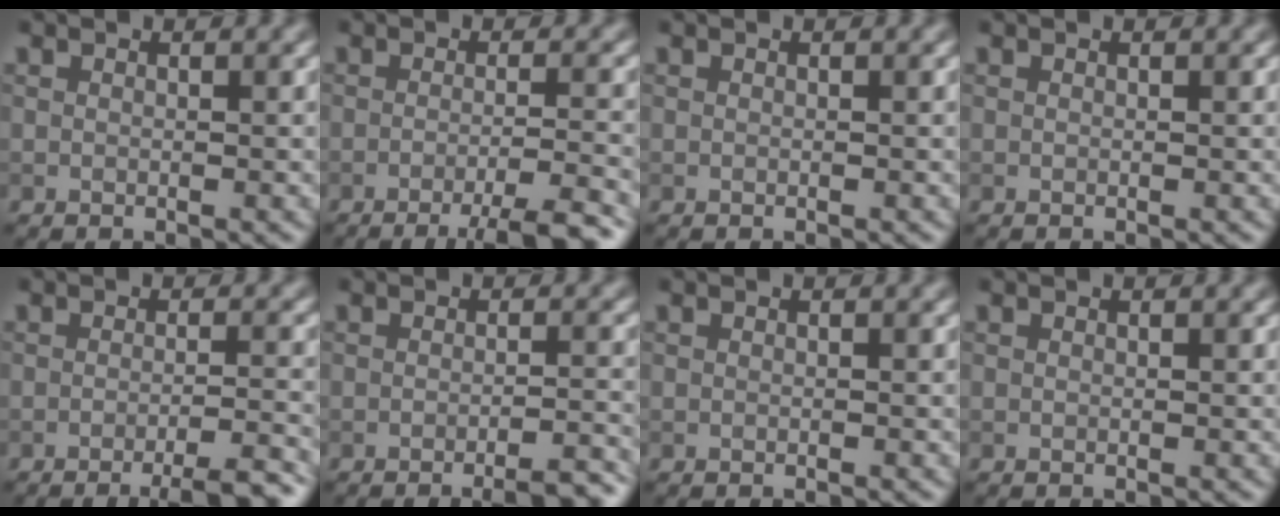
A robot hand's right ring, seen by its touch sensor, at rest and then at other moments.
{"total": 5.5, "force": [-3.3, 0.9, 4.3], "torque": [-0.060, -0.001, -0.051]}
{"total": 0.0}
{"total": 0.0}
{"total": 5.0, "force": [-3.1, 0.9, 3.7], "torque": [-0.048, 0.002, -0.047]}
{"total": 4.0, "force": [-2.8, 0.8, 2.8], "torque": [-0.033, 0.008, -0.040]}
{"total": 0.0}
{"total": 0.0}